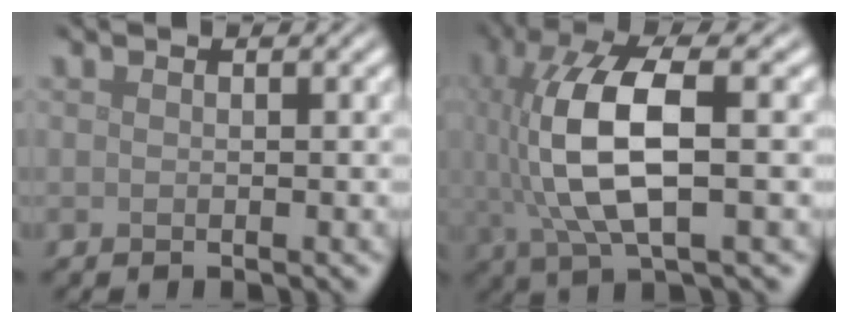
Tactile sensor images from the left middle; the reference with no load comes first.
{"total": 8.9, "force": [0.3, 3.1, 8.3], "torque": [-0.180, 0.006, 0.008]}